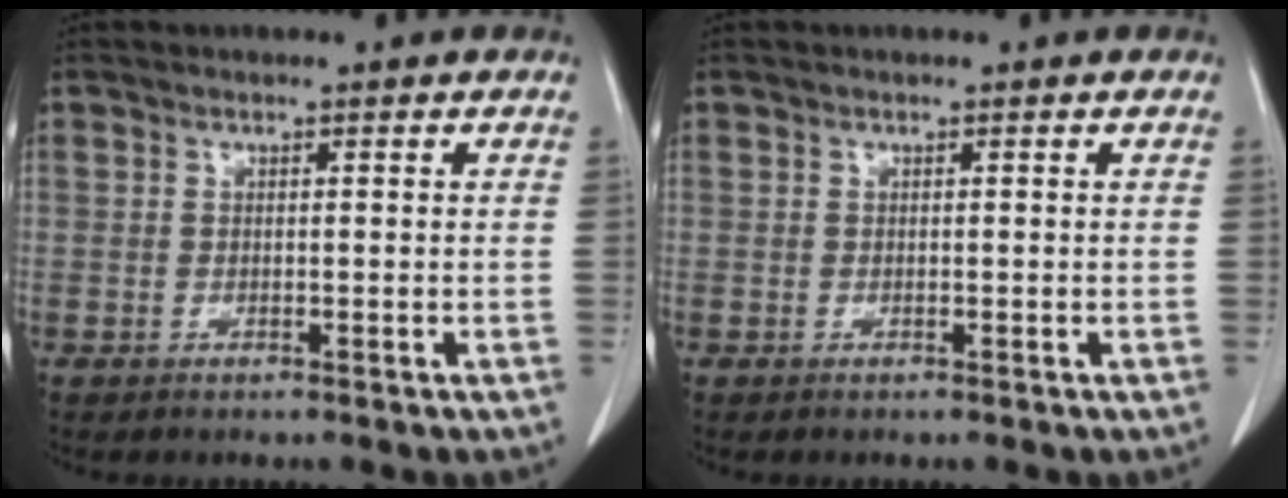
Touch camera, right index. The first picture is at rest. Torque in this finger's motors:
{"motor_torque": [0.00, 0.00, 0.00, 0.00]}